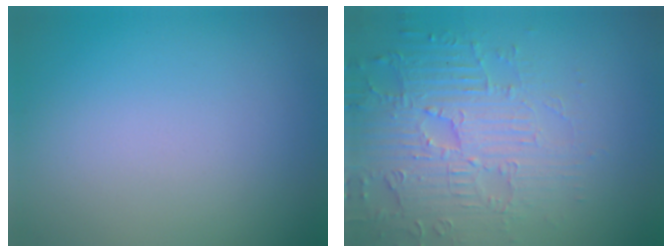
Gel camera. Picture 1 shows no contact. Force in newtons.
{"total": 4.8, "press": 4.7, "slide": 1.4}